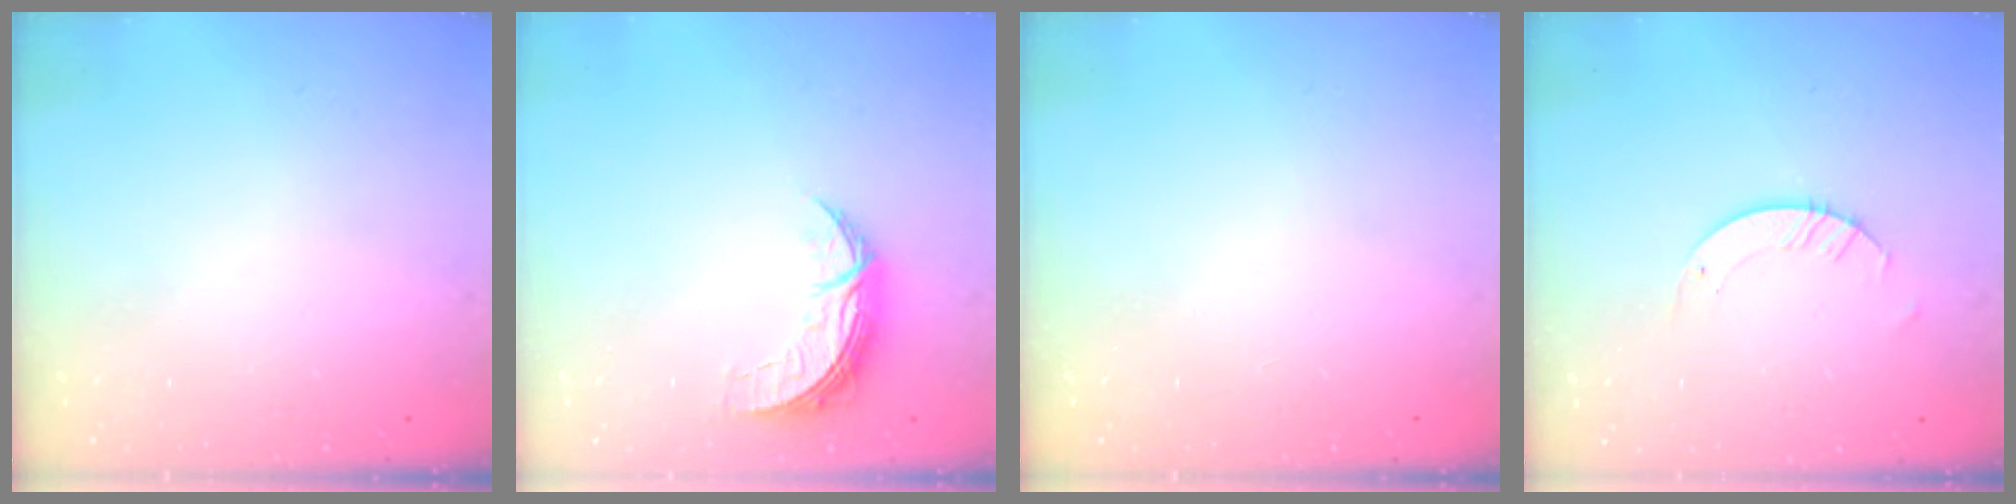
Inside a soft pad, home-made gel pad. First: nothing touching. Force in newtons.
{"total": 7.2, "press": 7.2, "slide": 0.2}
{"total": 0.0}
{"total": 3.2, "press": 3.2, "slide": 0.3}